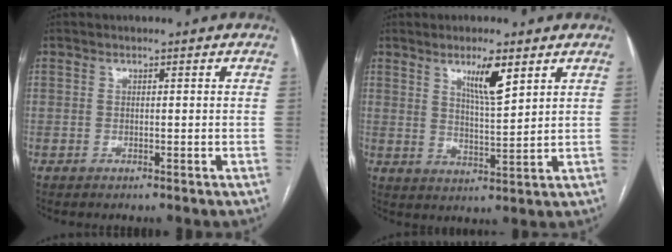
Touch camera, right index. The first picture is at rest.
{"total": 6.4, "force": [3.6, 0.7, 5.2], "torque": [-0.092, -0.008, 0.064]}